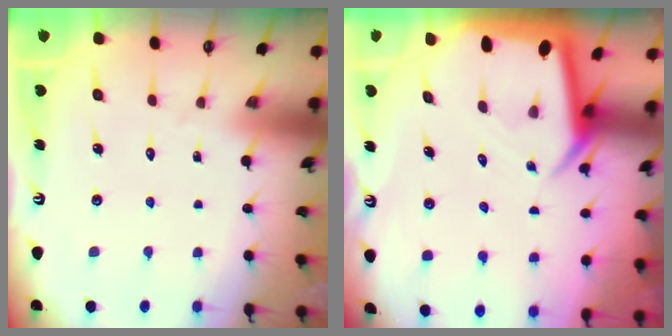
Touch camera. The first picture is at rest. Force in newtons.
{"total": 4.0, "press": 3.9, "slide": 0.4}